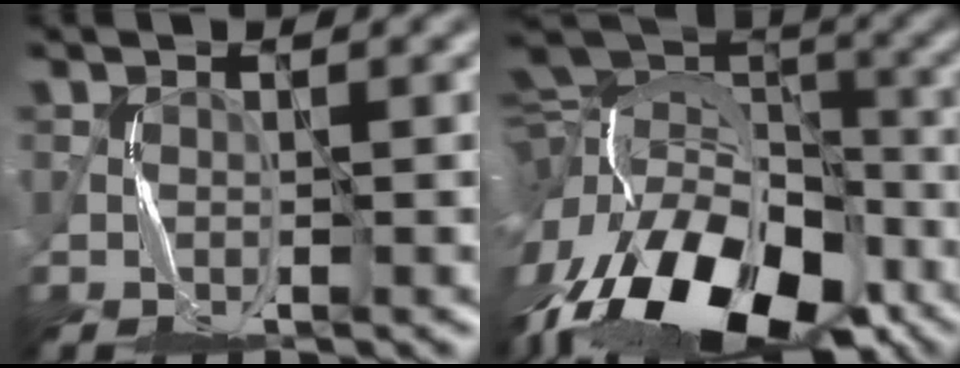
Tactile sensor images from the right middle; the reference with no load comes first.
{"total": 19.5, "force": [-11.1, 10.7, 12.0], "torque": [-0.220, -0.006, -0.179]}